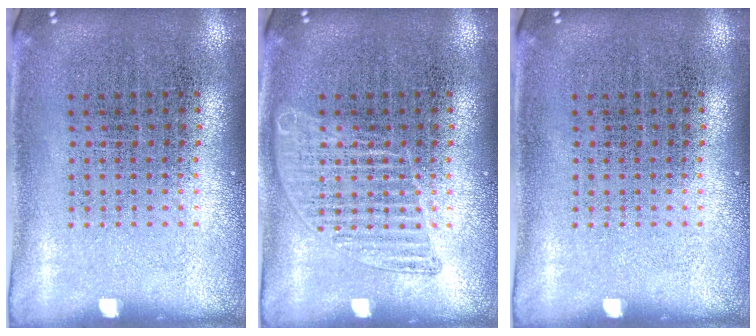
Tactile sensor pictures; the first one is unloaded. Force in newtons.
{"total": 1.6, "press": 1.6, "slide": 0.2}
{"total": 0.0}